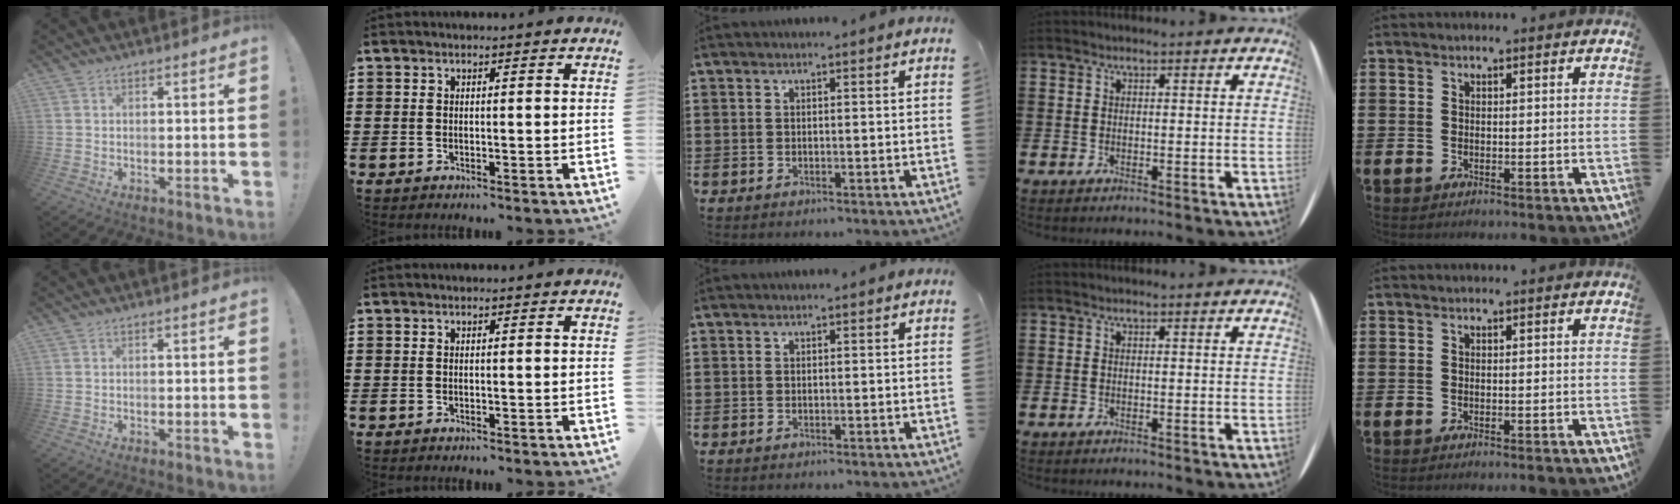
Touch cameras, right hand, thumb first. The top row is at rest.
{}